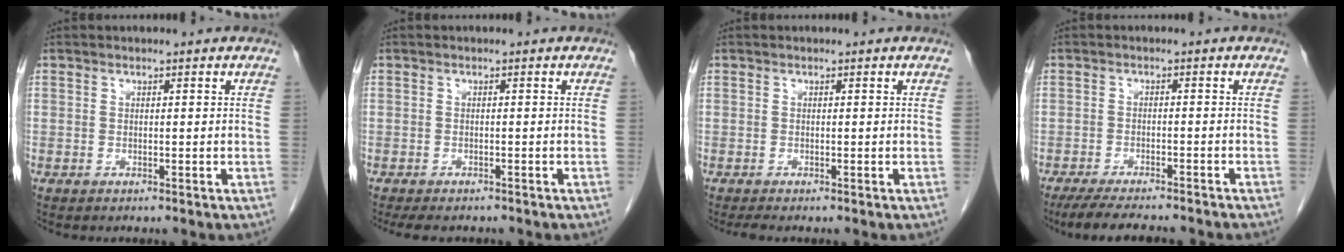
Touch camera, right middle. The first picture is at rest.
{"total": 5.0, "force": [-4.2, 1.7, 2.1], "torque": [-0.024, -0.006, -0.058]}
{"total": 0.8, "force": [-0.6, -0.1, 0.4], "torque": [-0.013, -0.004, -0.012]}
{"total": 11.1, "force": [-9.7, 1.6, 5.1], "torque": [-0.074, -0.016, -0.138]}